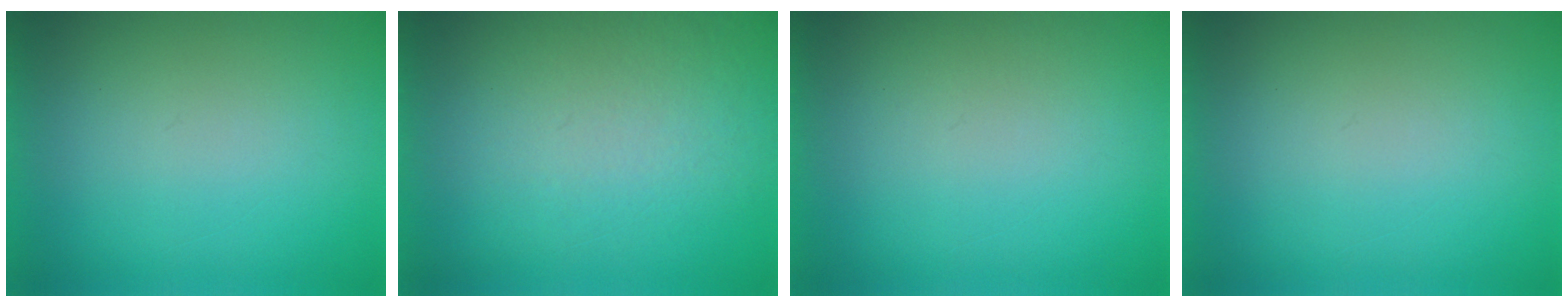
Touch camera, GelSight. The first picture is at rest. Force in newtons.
{"total": 5.7}
{"total": 1.1}
{"total": 0.0}